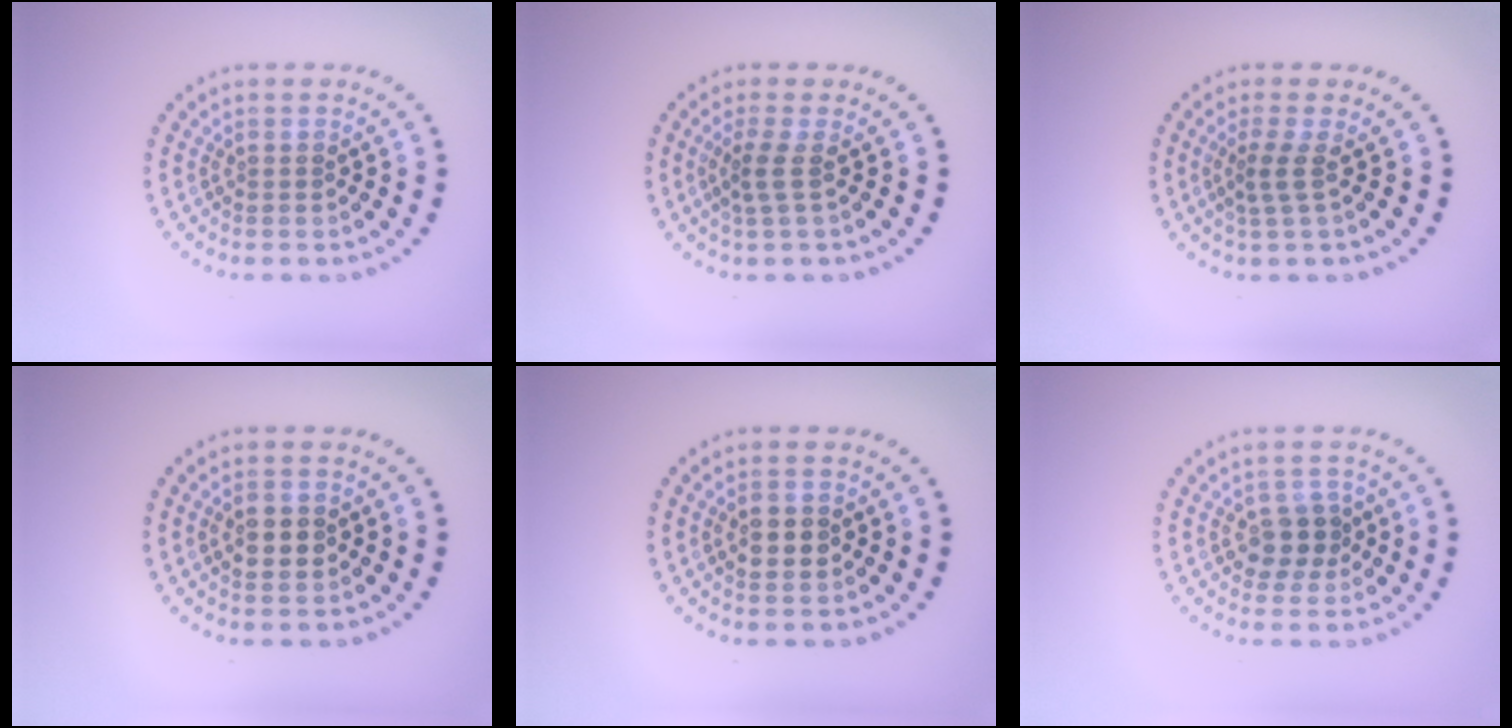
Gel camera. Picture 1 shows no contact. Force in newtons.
{"total": 1.9, "press": 1.2, "slide": 1.4}
{"total": 1.8, "press": 1.2, "slide": 1.4}
{"total": 2.7, "press": 2.7, "slide": 0.1}
{"total": 2.7, "press": 2.7, "slide": 0.1}
{"total": 2.8, "press": 2.6, "slide": 1.0}